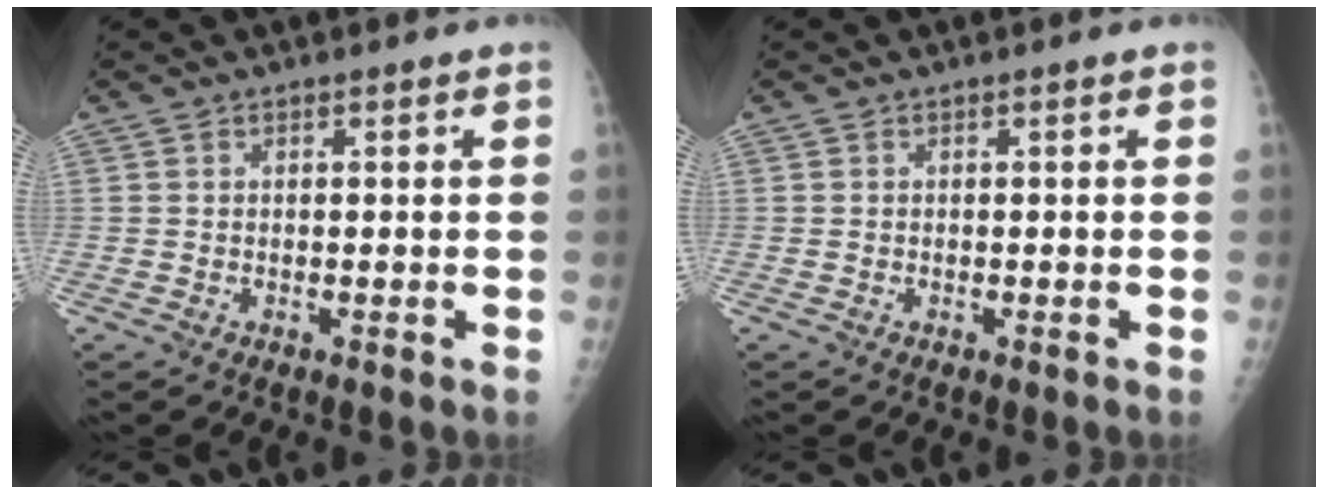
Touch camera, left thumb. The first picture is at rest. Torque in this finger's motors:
{"motor_torque": [0.00, 0.00, -0.05, -0.05, 0.00]}